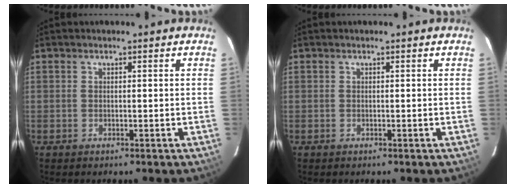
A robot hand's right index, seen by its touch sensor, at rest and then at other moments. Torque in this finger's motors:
{"motor_torque": [0.00, 0.00, 0.01, 0.00]}